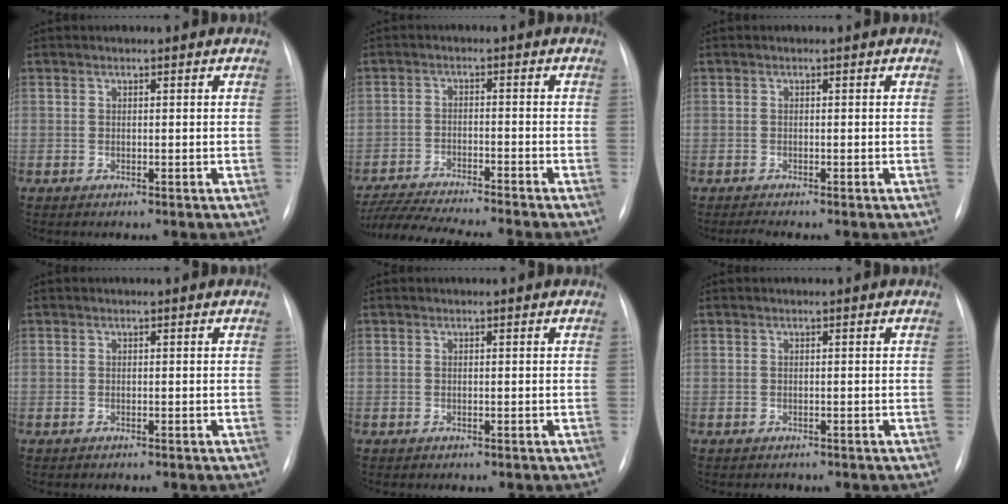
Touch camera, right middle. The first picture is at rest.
{"total": 12.6, "force": [-11.5, -0.6, 5.2], "torque": [-0.083, -0.012, -0.189]}
{"total": 0.9, "force": [-0.8, -0.2, 0.3], "torque": [-0.012, -0.005, -0.014]}
{"total": 0.0}
{"total": 0.0}
{"total": 1.0, "force": [-0.8, 0.5, 0.0], "torque": [-0.004, 0.000, -0.011]}